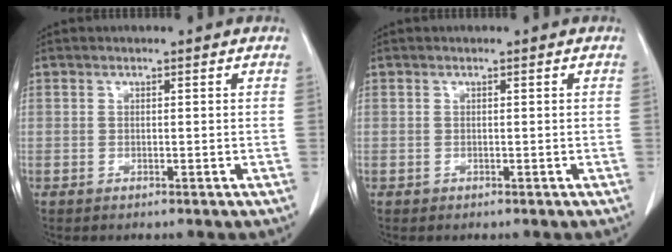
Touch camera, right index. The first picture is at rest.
{"total": 0.0}